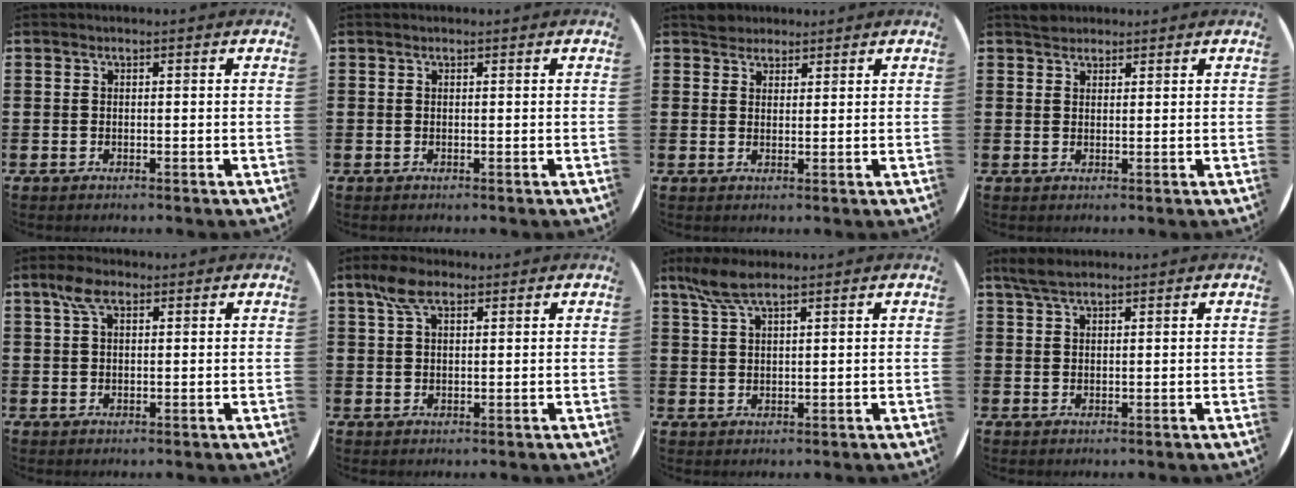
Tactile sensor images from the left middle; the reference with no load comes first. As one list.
[{"total": 0.0}, {"total": 2.4, "force": [2.2, 0.9, -0.1], "torque": [0.005, 0.002, 0.043]}, {"total": 1.7, "force": [1.6, 0.6, 0.0], "torque": [0.006, 0.001, 0.029]}, {"total": 3.9, "force": [2.2, 1.9, 2.6], "torque": [-0.057, 0.009, 0.039]}, {"total": 4.7, "force": [2.8, 2.2, 3.0], "torque": [-0.059, 0.006, 0.049]}, {"total": 4.9, "force": [3.7, 1.2, 3.1], "torque": [-0.068, 0.000, 0.067]}, {"total": 3.0, "force": [2.3, 0.9, 1.7], "torque": [-0.038, 0.005, 0.042]}]